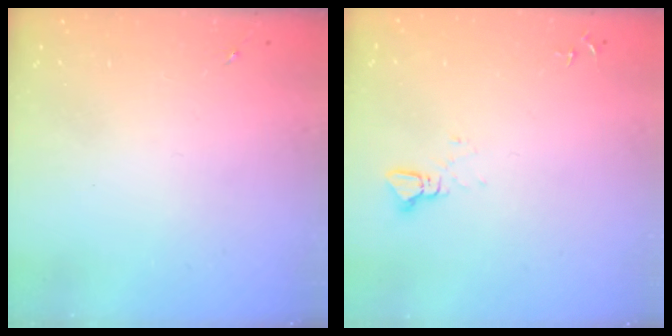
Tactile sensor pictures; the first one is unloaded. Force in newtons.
{"total": 2.3, "press": 2.3, "slide": 0.1}